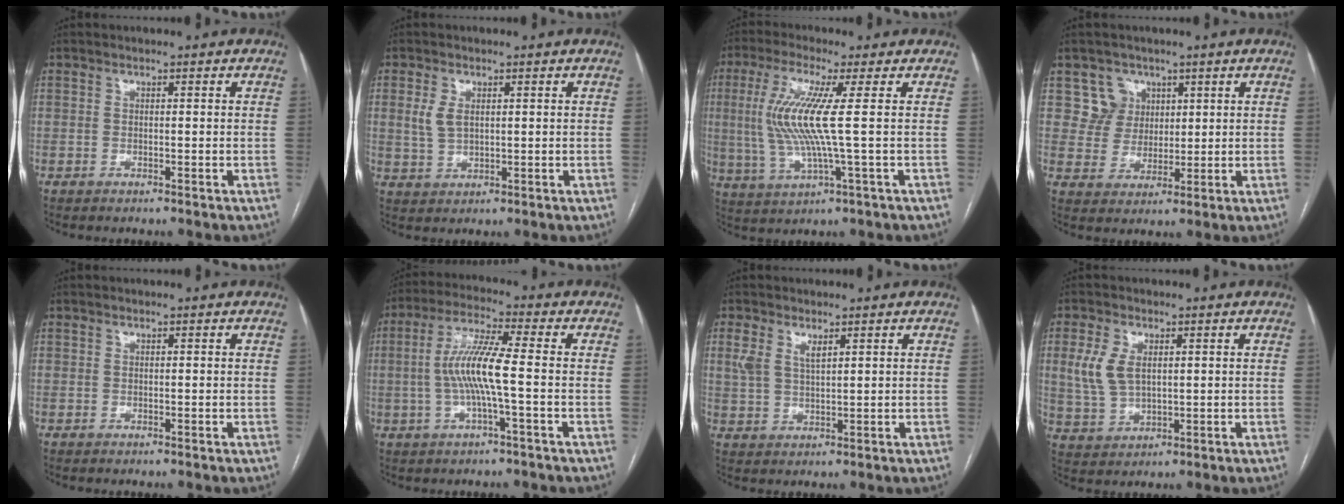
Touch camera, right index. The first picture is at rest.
{"total": 3.6, "force": [1.0, 2.1, 2.7], "torque": [-0.062, 0.006, 0.026]}
{"total": 10.4, "force": [1.0, -0.2, 10.4], "torque": [-0.236, -0.005, 0.018]}
{"total": 5.6, "force": [2.5, 4.9, -0.3], "torque": [0.005, 0.011, 0.053]}
{"total": 0.0}
{"total": 8.9, "force": [-0.8, 0.3, 8.9], "torque": [-0.178, 0.011, -0.022]}
{"total": 4.3, "force": [2.7, 1.8, 2.8], "torque": [-0.075, 0.015, 0.059]}
{"total": 6.6, "force": [1.6, 4.0, 5.0], "torque": [-0.120, 0.010, 0.039]}